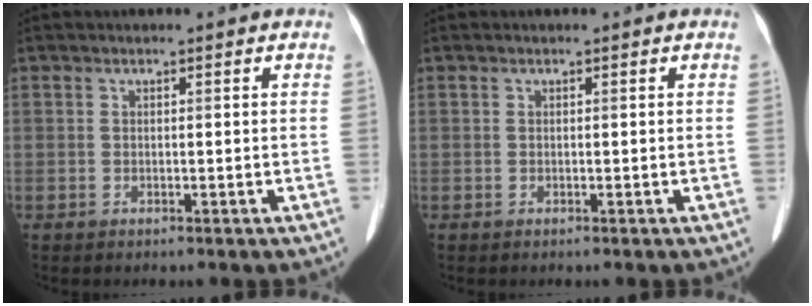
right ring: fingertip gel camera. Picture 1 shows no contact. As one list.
[{"total": 0.0}]